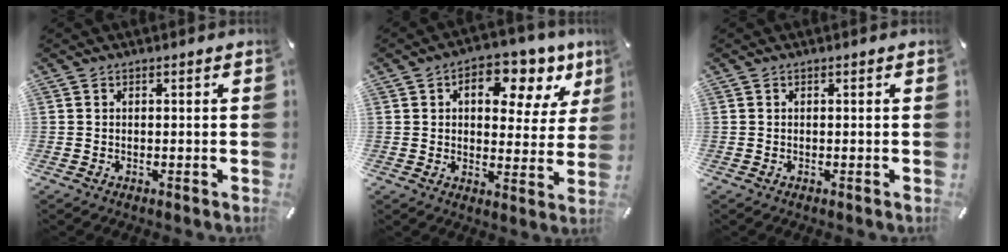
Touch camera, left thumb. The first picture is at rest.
{"total": 11.4, "force": [5.1, 6.7, 7.7], "torque": [-0.087, -0.024, 0.078]}
{"total": 0.0}